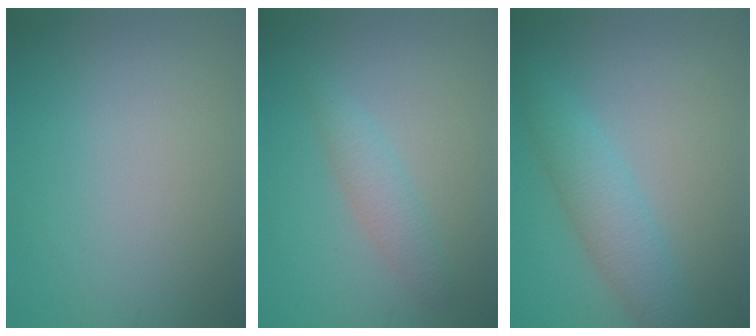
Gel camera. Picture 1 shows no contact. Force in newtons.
{"total": 2.1, "press": 2.1, "slide": 0.2}
{"total": 3.5, "press": 3.5, "slide": 0.1}